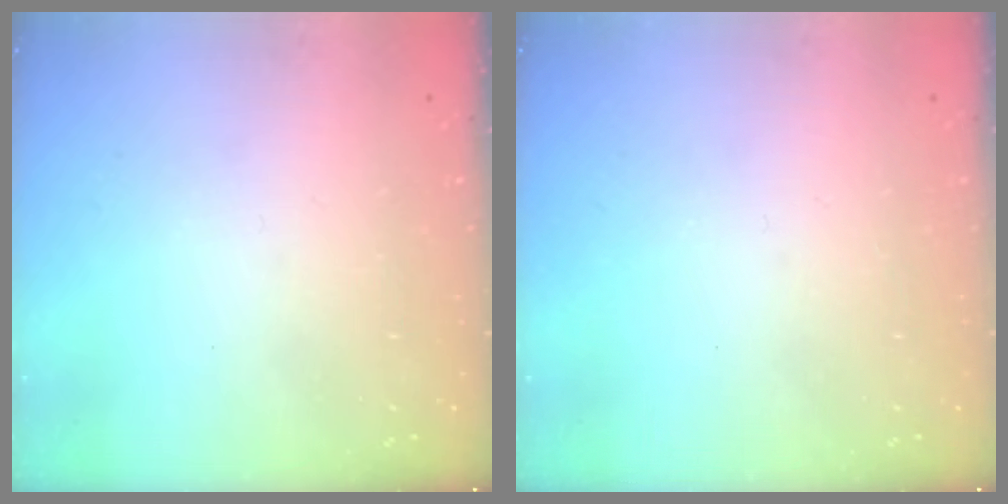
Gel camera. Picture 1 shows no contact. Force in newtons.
{"total": 0.0}